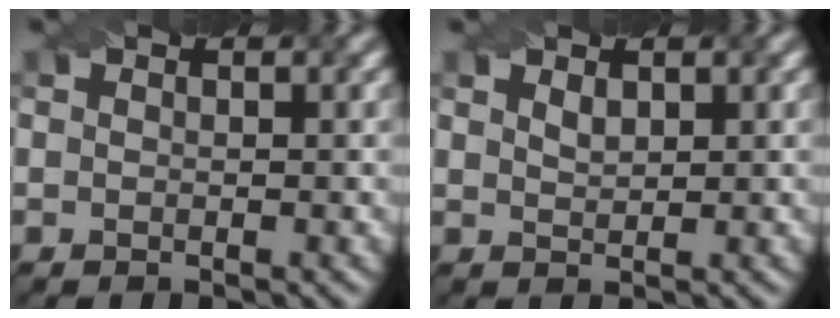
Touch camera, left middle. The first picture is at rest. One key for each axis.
{"total": 1.0, "fx": 0.7, "fy": 0.5, "fz": 0.6, "tx": -0.014, "ty": -0.001, "tz": 0.017}